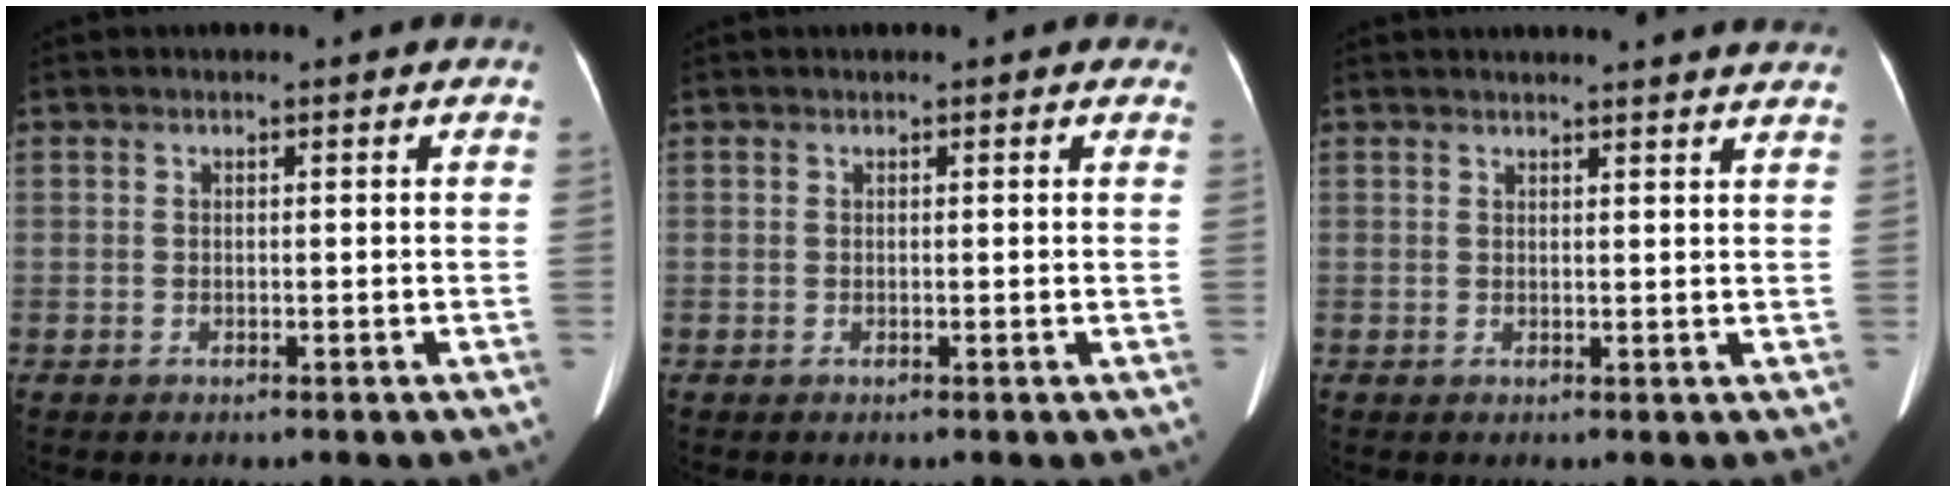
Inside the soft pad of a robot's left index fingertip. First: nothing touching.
{"total": 0.9, "force": [0.7, 0.6, 0.2], "torque": [0.003, 0.005, 0.003]}
{"total": 10.9, "force": [10.5, 0.3, 3.1], "torque": [-0.032, 0.002, 0.105]}